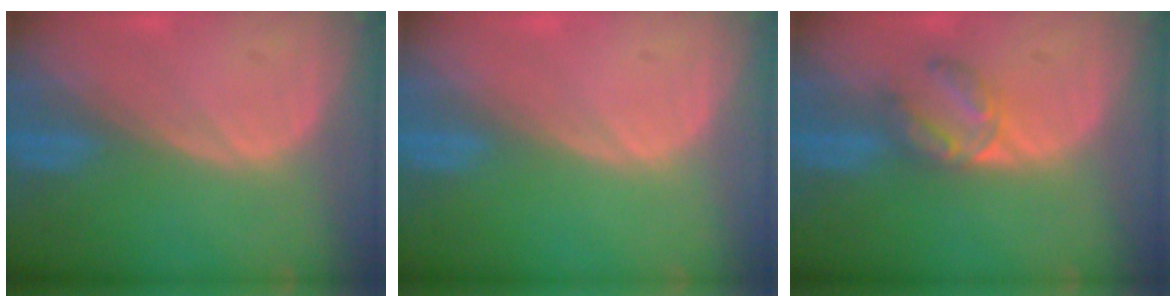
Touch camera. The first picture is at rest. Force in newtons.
{"total": 0.0}
{"total": 4.3, "press": 4.3, "slide": 0.4}